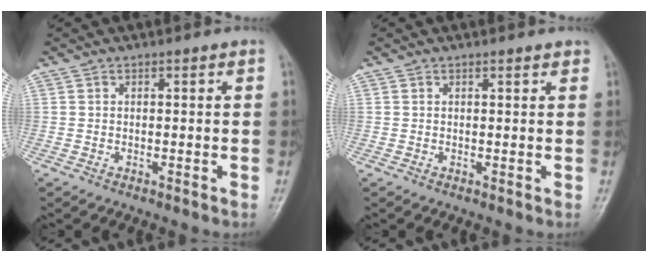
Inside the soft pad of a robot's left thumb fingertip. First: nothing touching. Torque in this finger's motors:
{"motor_torque": [-0.19, -0.17, -0.22, -0.08, 0.02]}